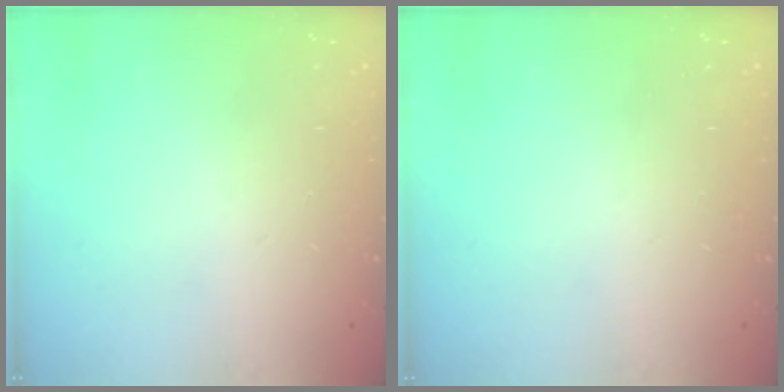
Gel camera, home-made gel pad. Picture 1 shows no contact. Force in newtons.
{"total": 0.0}